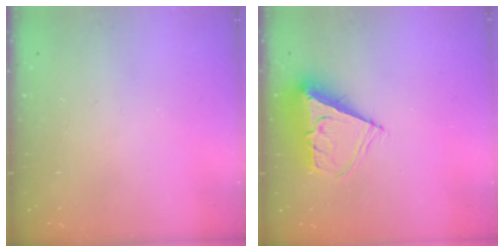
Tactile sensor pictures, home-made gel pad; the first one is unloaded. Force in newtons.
{"total": 8.9, "press": 8.9, "slide": 0.3}